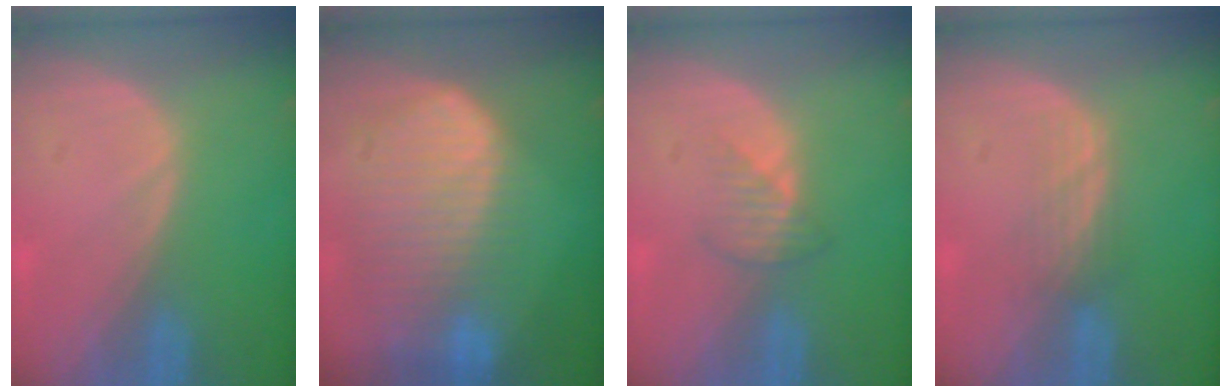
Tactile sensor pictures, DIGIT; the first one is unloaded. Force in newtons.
{"total": 10.2, "press": 8.8, "slide": 5.2}
{"total": 2.5, "press": 2.5, "slide": 0.3}
{"total": 2.8, "press": 2.5, "slide": 1.2}